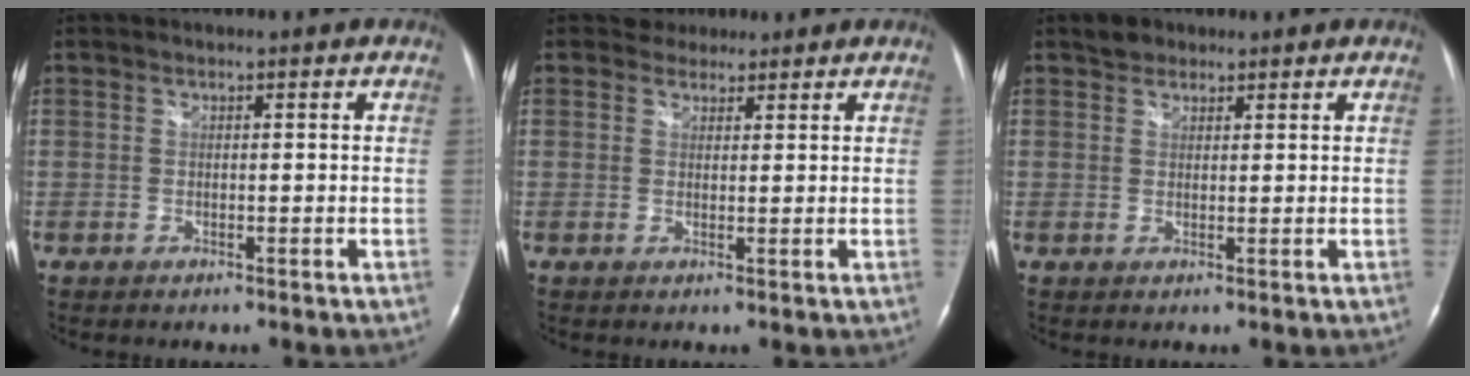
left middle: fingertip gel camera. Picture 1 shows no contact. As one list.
[{"total": 2.3, "force": [1.9, 1.2, -0.3], "torque": [0.006, 0.008, 0.027]}, {"total": 2.1, "force": [1.6, 1.4, 0.3], "torque": [-0.007, 0.008, 0.025]}]